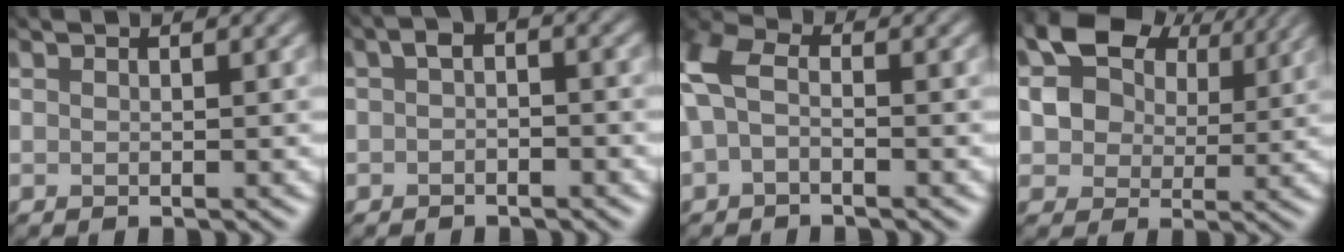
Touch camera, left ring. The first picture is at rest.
{"total": 2.1, "force": [-0.5, 1.3, 1.6], "torque": [-0.031, 0.007, -0.008]}
{"total": 5.0, "force": [0.0, 3.5, 3.6], "torque": [-0.105, 0.008, -0.003]}
{"total": 9.3, "force": [3.7, 6.6, 5.4], "torque": [-0.098, 0.004, 0.067]}